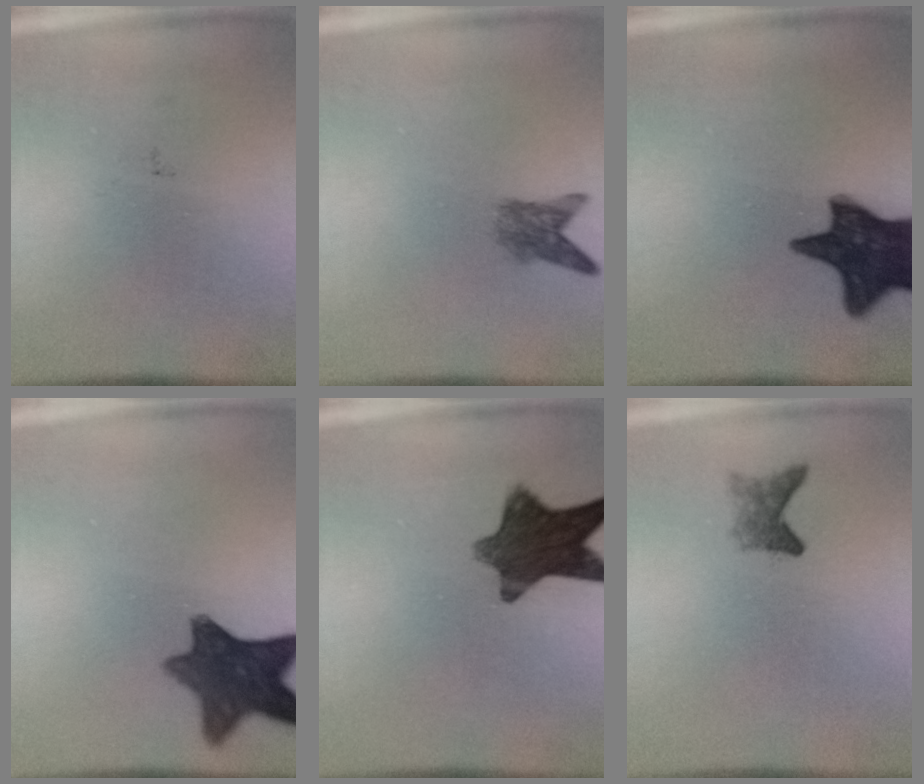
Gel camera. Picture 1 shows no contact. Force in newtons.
{"total": 2.9}
{"total": 15.1}
{"total": 10.7}
{"total": 10.7}
{"total": 2.1}